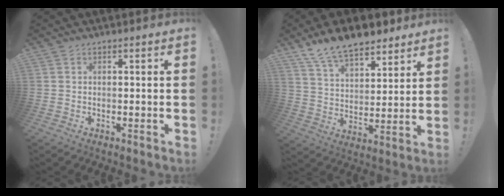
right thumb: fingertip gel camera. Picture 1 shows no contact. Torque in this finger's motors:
{"motor_torque": [0.25, 0.55, 0.27, 0.10, 0.04]}